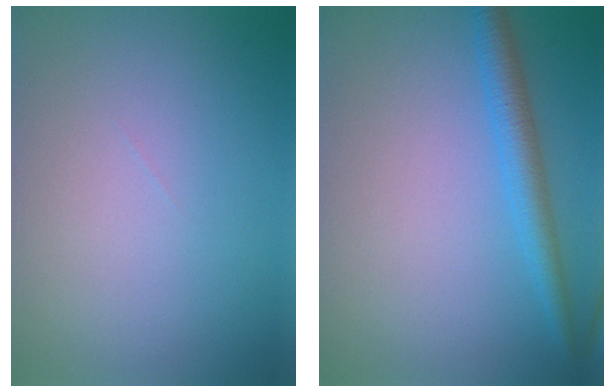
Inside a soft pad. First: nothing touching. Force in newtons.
{"total": 3.0, "press": 3.0, "slide": 0.0}